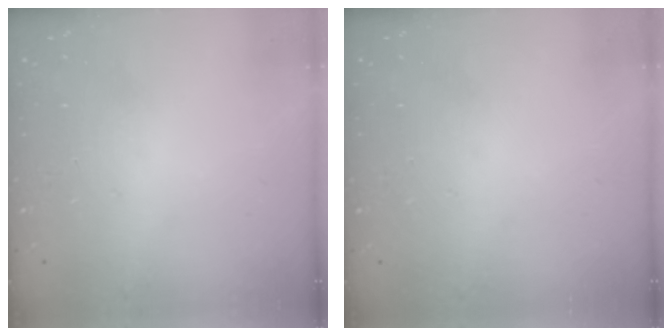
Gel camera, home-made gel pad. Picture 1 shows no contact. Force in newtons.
{"total": 0.0}